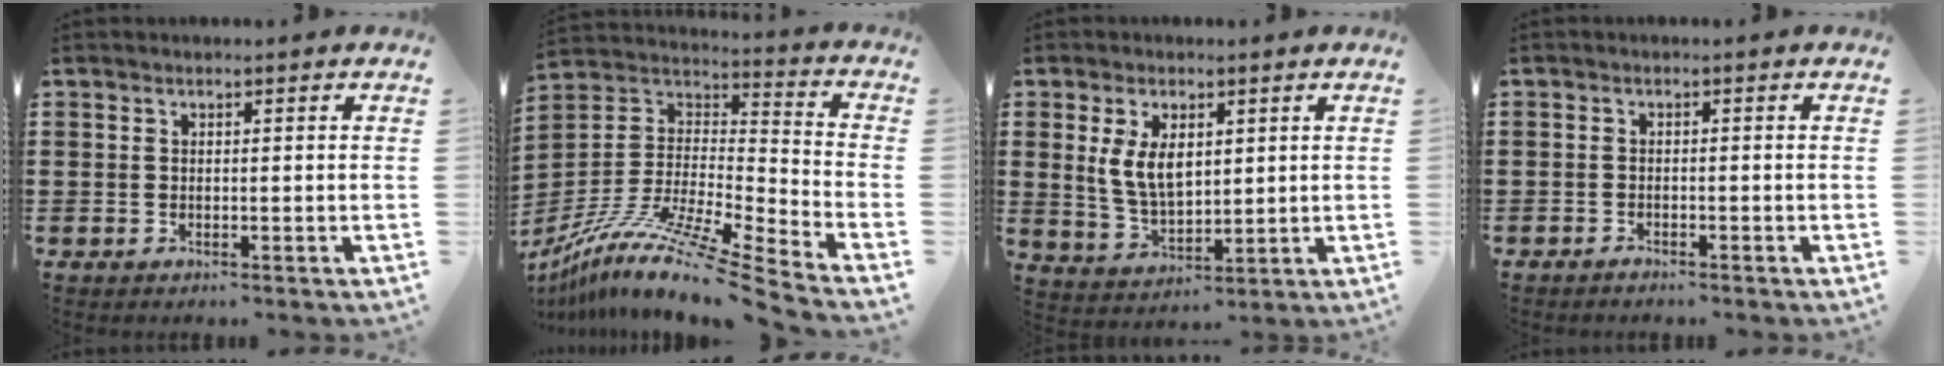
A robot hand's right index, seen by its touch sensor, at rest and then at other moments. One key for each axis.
{"total": 11.9, "fx": -9.6, "fy": 0.1, "fz": 7.0, "tx": -0.141, "ty": -0.007, "tz": -0.188}
{"total": 6.7, "fx": 1.8, "fy": 3.8, "fz": 5.3, "tx": -0.119, "ty": 0.008, "tz": 0.030}
{"total": 1.1, "fx": -1.1, "fy": 0.0, "fz": -0.1, "tx": -0.001, "ty": -0.001, "tz": -0.023}